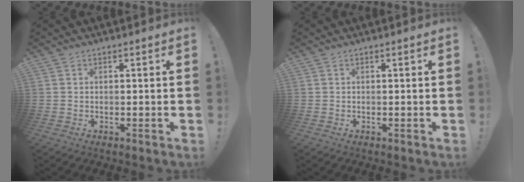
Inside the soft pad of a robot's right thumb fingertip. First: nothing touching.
{"total": 0.0}